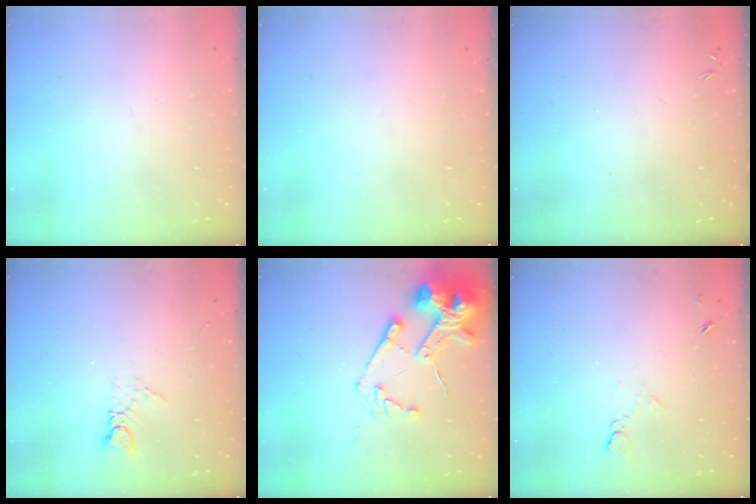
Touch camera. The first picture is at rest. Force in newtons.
{"total": 0.0}
{"total": 0.0}
{"total": 3.4, "press": 3.4, "slide": 0.2}
{"total": 17.2, "press": 17.0, "slide": 2.3}
{"total": 5.4, "press": 5.4, "slide": 0.8}